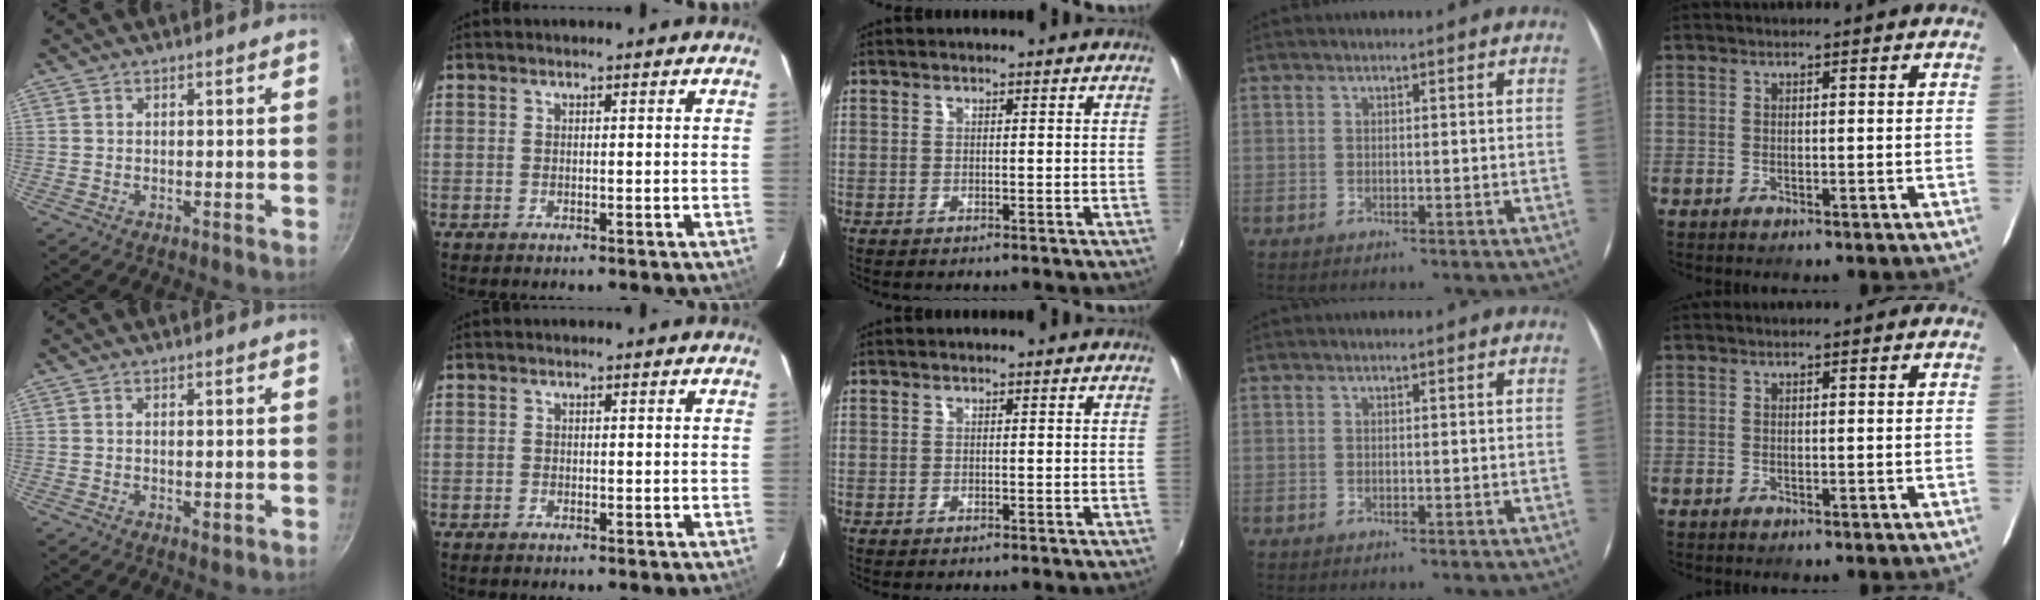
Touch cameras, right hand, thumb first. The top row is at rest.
{"thumb": {"total": 1.8, "force": [-0.2, 0.7, 1.6], "torque": [-0.023, -0.006, -0.002]}, "index": {"total": 0.7, "force": [-0.5, 0.4, 0.0], "torque": [-0.004, 0.001, -0.010]}}